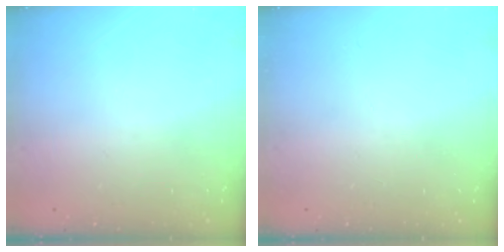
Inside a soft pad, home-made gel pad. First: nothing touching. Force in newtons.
{"total": 0.0}